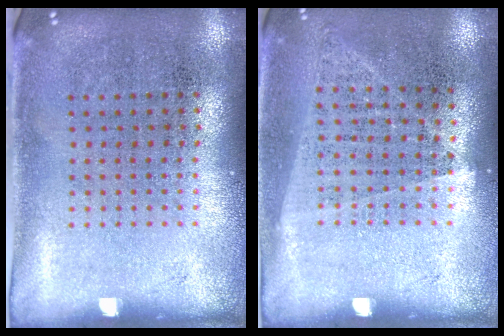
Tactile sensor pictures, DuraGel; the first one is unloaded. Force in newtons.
{"total": 1.0, "press": 0.9, "slide": 0.5}